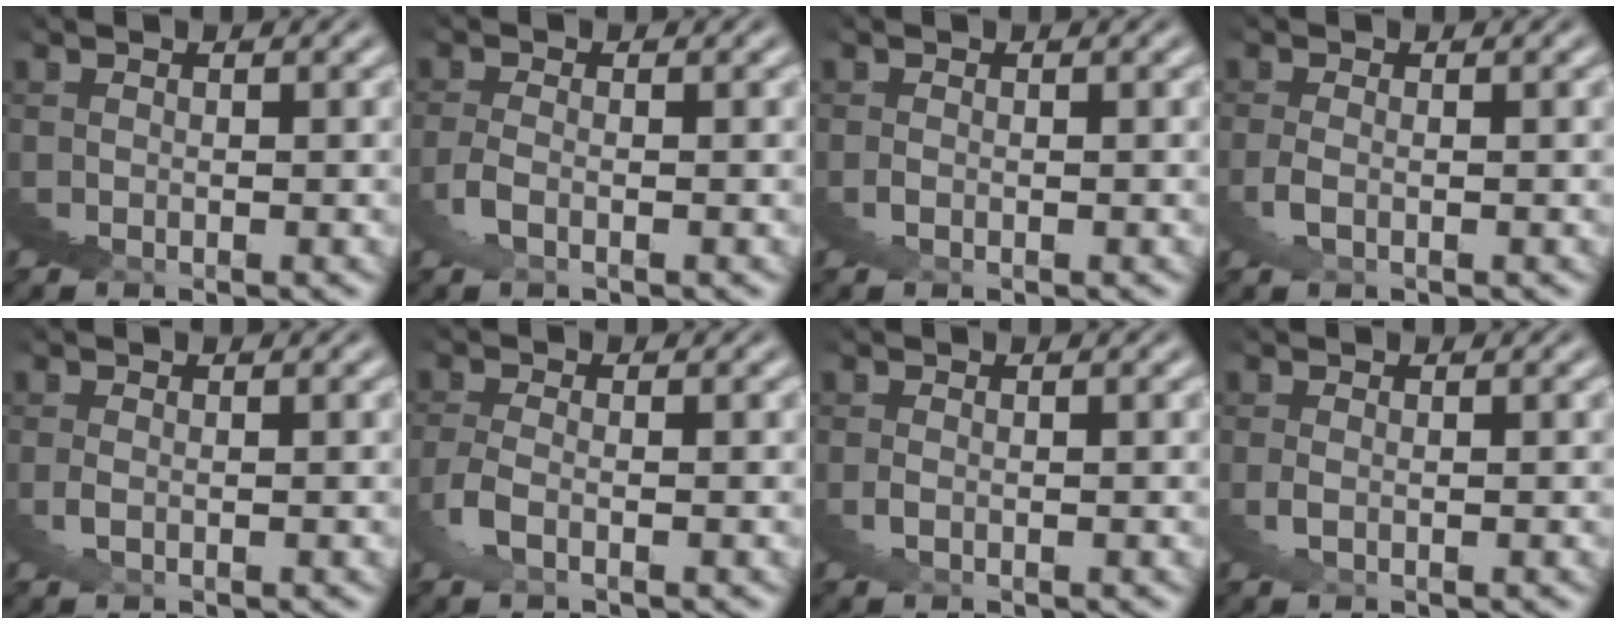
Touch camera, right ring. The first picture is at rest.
{"total": 3.5, "force": [-2.0, -1.6, -2.5], "torque": [0.041, 0.002, -0.035]}
{"total": 1.5, "force": [-0.7, -0.8, -1.1], "torque": [0.026, 0.002, -0.015]}
{"total": 3.6, "force": [-1.4, -2.4, -2.3], "torque": [0.046, 0.001, -0.023]}
{"total": 2.5, "force": [-1.0, -1.8, -1.3], "torque": [0.038, 0.000, -0.017]}
{"total": 3.3, "force": [-1.9, -1.0, -2.5], "torque": [0.035, 0.002, -0.035]}
{"total": 1.8, "force": [-1.0, -1.1, -1.0], "torque": [0.030, 0.002, -0.018]}
{"total": 2.2, "force": [-1.0, -1.6, -1.1], "torque": [0.035, 0.000, -0.017]}